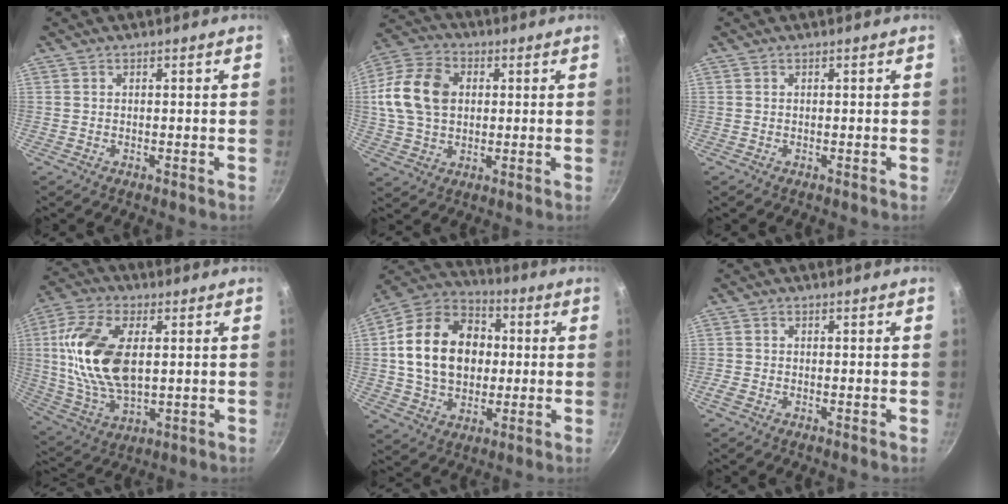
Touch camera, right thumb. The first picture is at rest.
{"total": 14.6, "force": [2.1, 10.7, 9.7], "torque": [-0.164, 0.018, 0.029]}
{"total": 0.0}
{"total": 18.3, "force": [2.6, 10.1, 15.0], "torque": [-0.286, 0.000, 0.050]}
{"total": 19.8, "force": [1.6, 14.9, 12.8], "torque": [-0.191, 0.027, 0.020]}
{"total": 1.3, "force": [-0.7, 0.5, 0.9], "torque": [-0.028, 0.003, -0.019]}